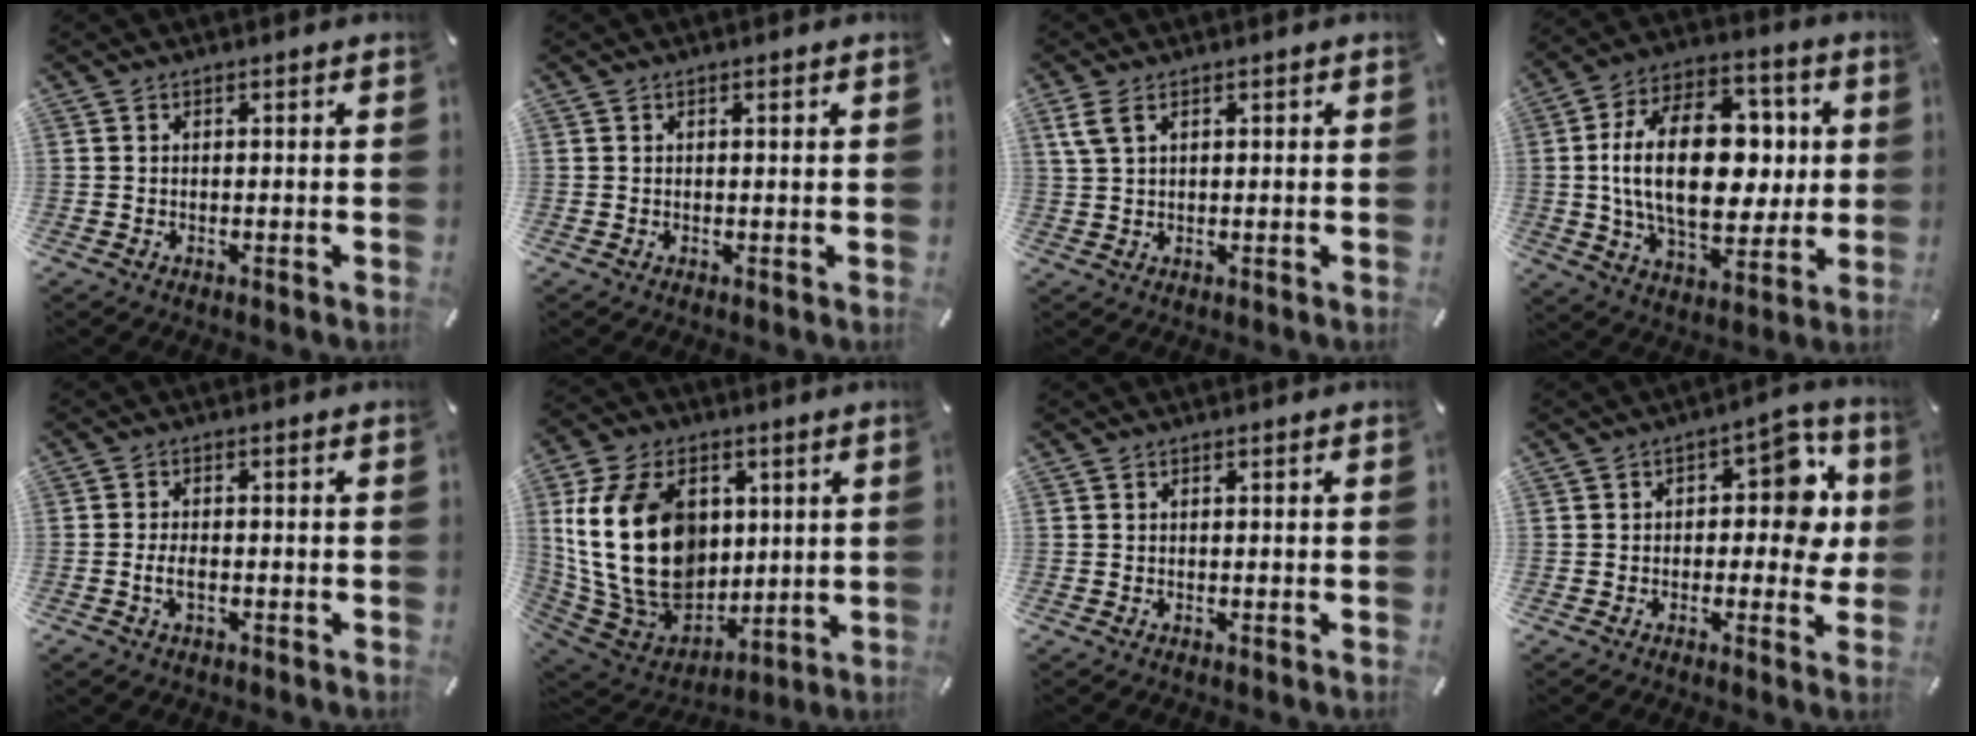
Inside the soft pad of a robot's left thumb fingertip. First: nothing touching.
{"total": 0.7, "force": [0.3, 0.1, 0.6], "torque": [-0.011, 0.000, 0.005]}
{"total": 4.0, "force": [1.6, 2.4, 2.8], "torque": [-0.059, 0.005, 0.030]}
{"total": 24.9, "force": [1.8, 15.2, 19.6], "torque": [-0.367, 0.005, 0.027]}
{"total": 3.5, "force": [-1.2, 1.9, 2.7], "torque": [-0.061, 0.002, -0.023]}
{"total": 24.0, "force": [4.0, 17.2, 16.3], "torque": [-0.357, -0.019, 0.077]}
{"total": 0.0}
{"total": 10.8, "force": [1.8, 6.2, 8.6], "torque": [-0.098, -0.010, 0.025]}